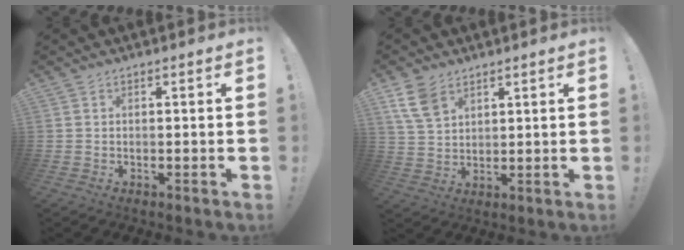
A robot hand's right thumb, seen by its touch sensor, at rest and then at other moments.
{"total": 8.5, "force": [5.1, 5.2, 4.4], "torque": [-0.089, -0.016, 0.102]}